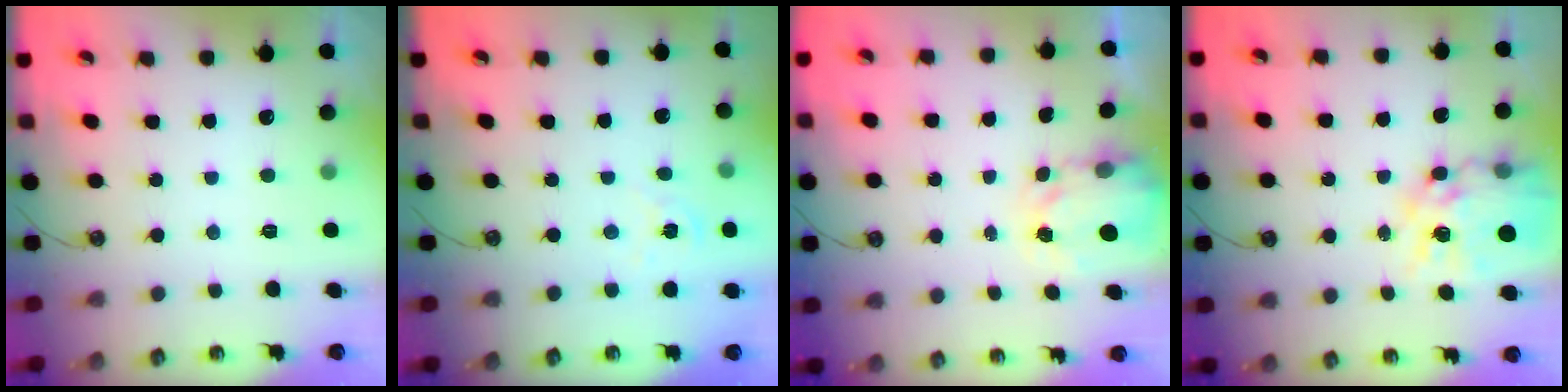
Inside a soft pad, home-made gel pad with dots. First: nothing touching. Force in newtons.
{"total": 1.8, "press": 1.8, "slide": 0.3}
{"total": 3.5, "press": 3.4, "slide": 0.6}
{"total": 16.9, "press": 16.8, "slide": 1.6}